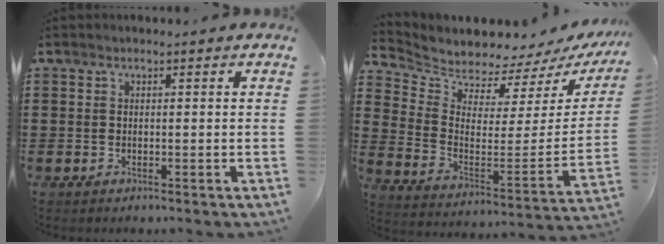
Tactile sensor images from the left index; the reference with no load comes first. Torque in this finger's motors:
{"motor_torque": [1.07, -1.07, 0.23, 0.02]}